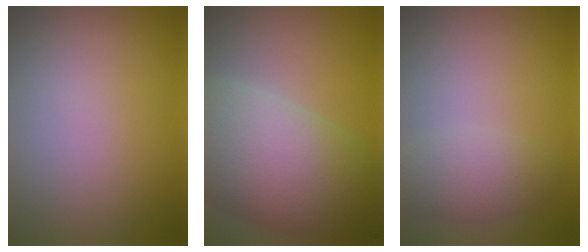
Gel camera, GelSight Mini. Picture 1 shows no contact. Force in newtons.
{"total": 10.4, "press": 10.4, "slide": 0.2}
{"total": 2.7, "press": 2.7, "slide": 0.2}